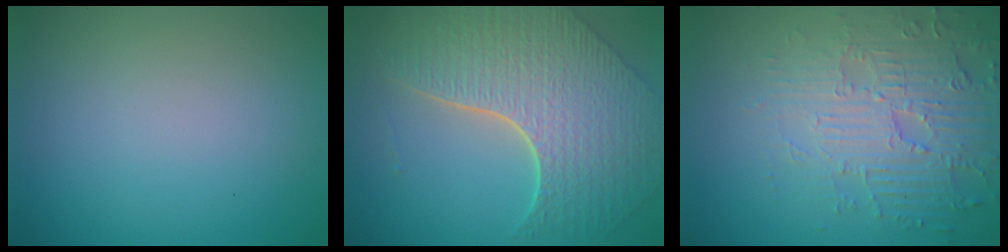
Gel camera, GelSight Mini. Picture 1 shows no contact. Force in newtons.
{"total": 8.3, "press": 5.9, "slide": 5.7}
{"total": 4.5, "press": 4.4, "slide": 0.6}